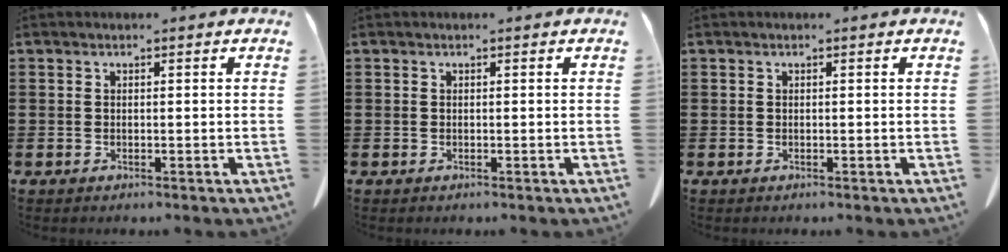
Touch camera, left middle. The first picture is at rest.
{"total": 0.0}
{"total": 0.0}